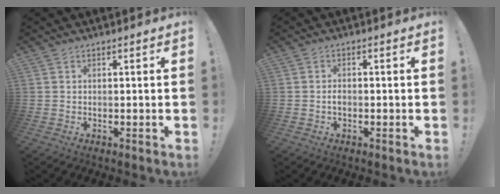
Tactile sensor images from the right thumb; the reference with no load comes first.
{"total": 1.4, "force": [-0.6, 0.7, 1.0], "torque": [-0.020, 0.006, -0.011]}